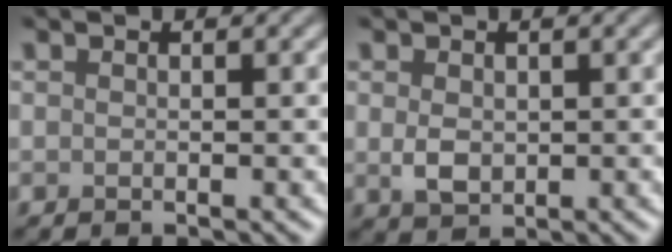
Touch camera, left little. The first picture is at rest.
{"total": 2.3, "force": [0.1, 1.6, 1.6], "torque": [-0.033, -0.001, 0.005]}